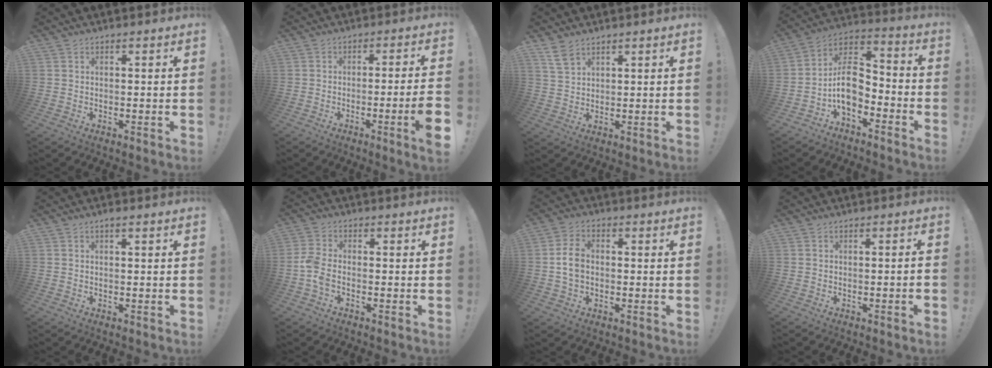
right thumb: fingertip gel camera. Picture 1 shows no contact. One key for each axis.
{"total": 7.6, "fx": -2.9, "fy": -0.5, "fz": 7.0, "tx": -0.115, "ty": 0.004, "tz": -0.046}
{"total": 5.0, "fx": 3.7, "fy": 2.3, "fz": 2.5, "tx": -0.042, "ty": -0.018, "tz": 0.070}
{"total": 11.2, "fx": -3.9, "fy": 7.5, "fz": 7.3, "tx": -0.124, "ty": 0.022, "tz": -0.067}
{"total": 1.0, "fx": 0.1, "fy": -0.1, "fz": 1.0, "tx": -0.019, "ty": 0.000, "tz": 0.002}
{"total": 5.7, "fx": -2.1, "fy": 2.7, "fz": 4.5, "tx": -0.113, "ty": -0.002, "tz": -0.038}
{"total": 6.3, "fx": -0.3, "fy": 4.3, "fz": 4.6, "tx": -0.082, "ty": 0.004, "tz": -0.008}
{"total": 2.1, "fx": -1.1, "fy": -0.2, "fz": 1.7, "tx": -0.033, "ty": 0.001, "tz": -0.017}